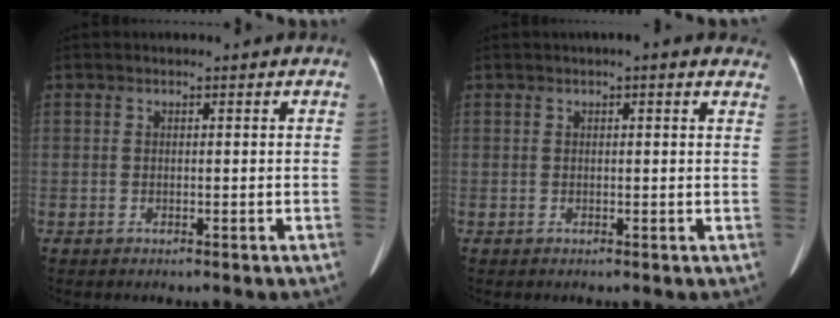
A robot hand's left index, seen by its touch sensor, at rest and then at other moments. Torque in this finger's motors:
{"motor_torque": [0.03, -0.03, 0.00, 0.00]}